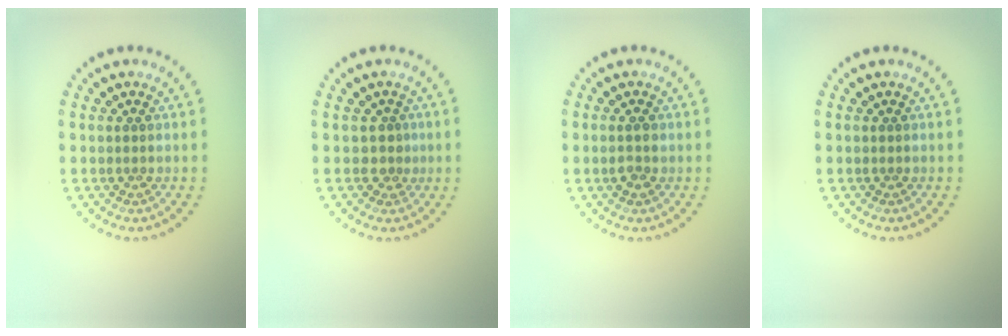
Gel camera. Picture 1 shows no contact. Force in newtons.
{"total": 1.1, "press": 0.6, "slide": 0.9}
{"total": 1.5, "press": 1.5, "slide": 0.1}
{"total": 0.0}